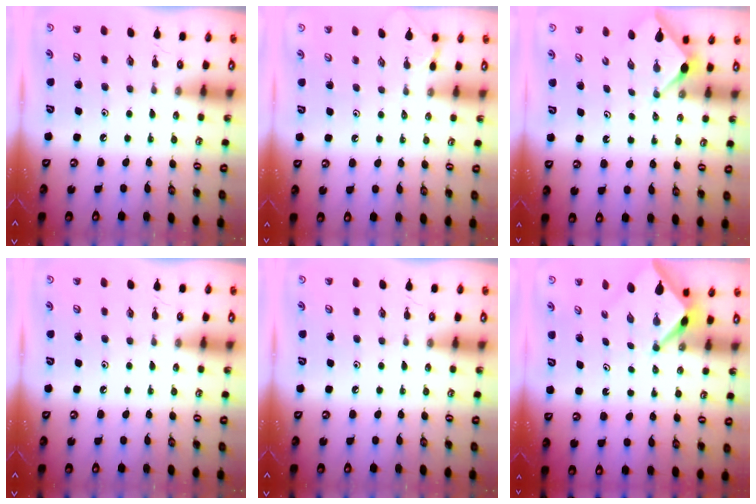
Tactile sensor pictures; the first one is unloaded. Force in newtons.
{"total": 1.9, "press": 1.9, "slide": 0.4}
{"total": 2.9, "press": 2.9, "slide": 0.3}
{"total": 0.0}
{"total": 0.0}
{"total": 3.5, "press": 3.5, "slide": 0.2}